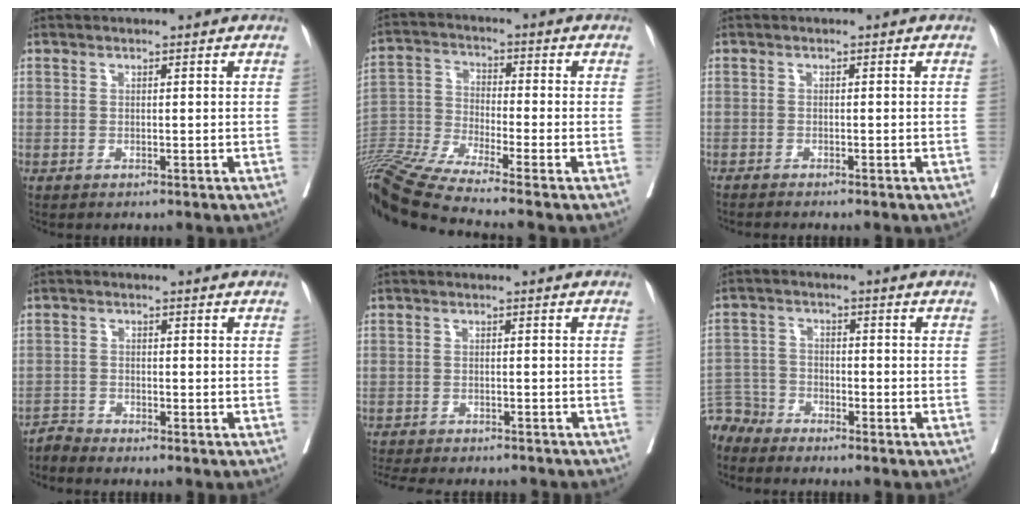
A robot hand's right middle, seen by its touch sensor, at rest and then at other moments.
{"total": 14.9, "force": [-13.0, -2.1, 6.8], "torque": [-0.140, -0.021, -0.241]}
{"total": 2.3, "force": [-2.0, 0.0, 1.0], "torque": [-0.018, -0.005, -0.029]}
{"total": 1.9, "force": [-1.8, -0.2, -0.6], "torque": [0.018, -0.010, -0.038]}
{"total": 13.3, "force": [-12.0, 3.0, 4.9], "torque": [-0.097, -0.011, -0.158]}
{"total": 4.9, "force": [-4.7, 1.2, -0.7], "torque": [0.014, -0.001, -0.096]}